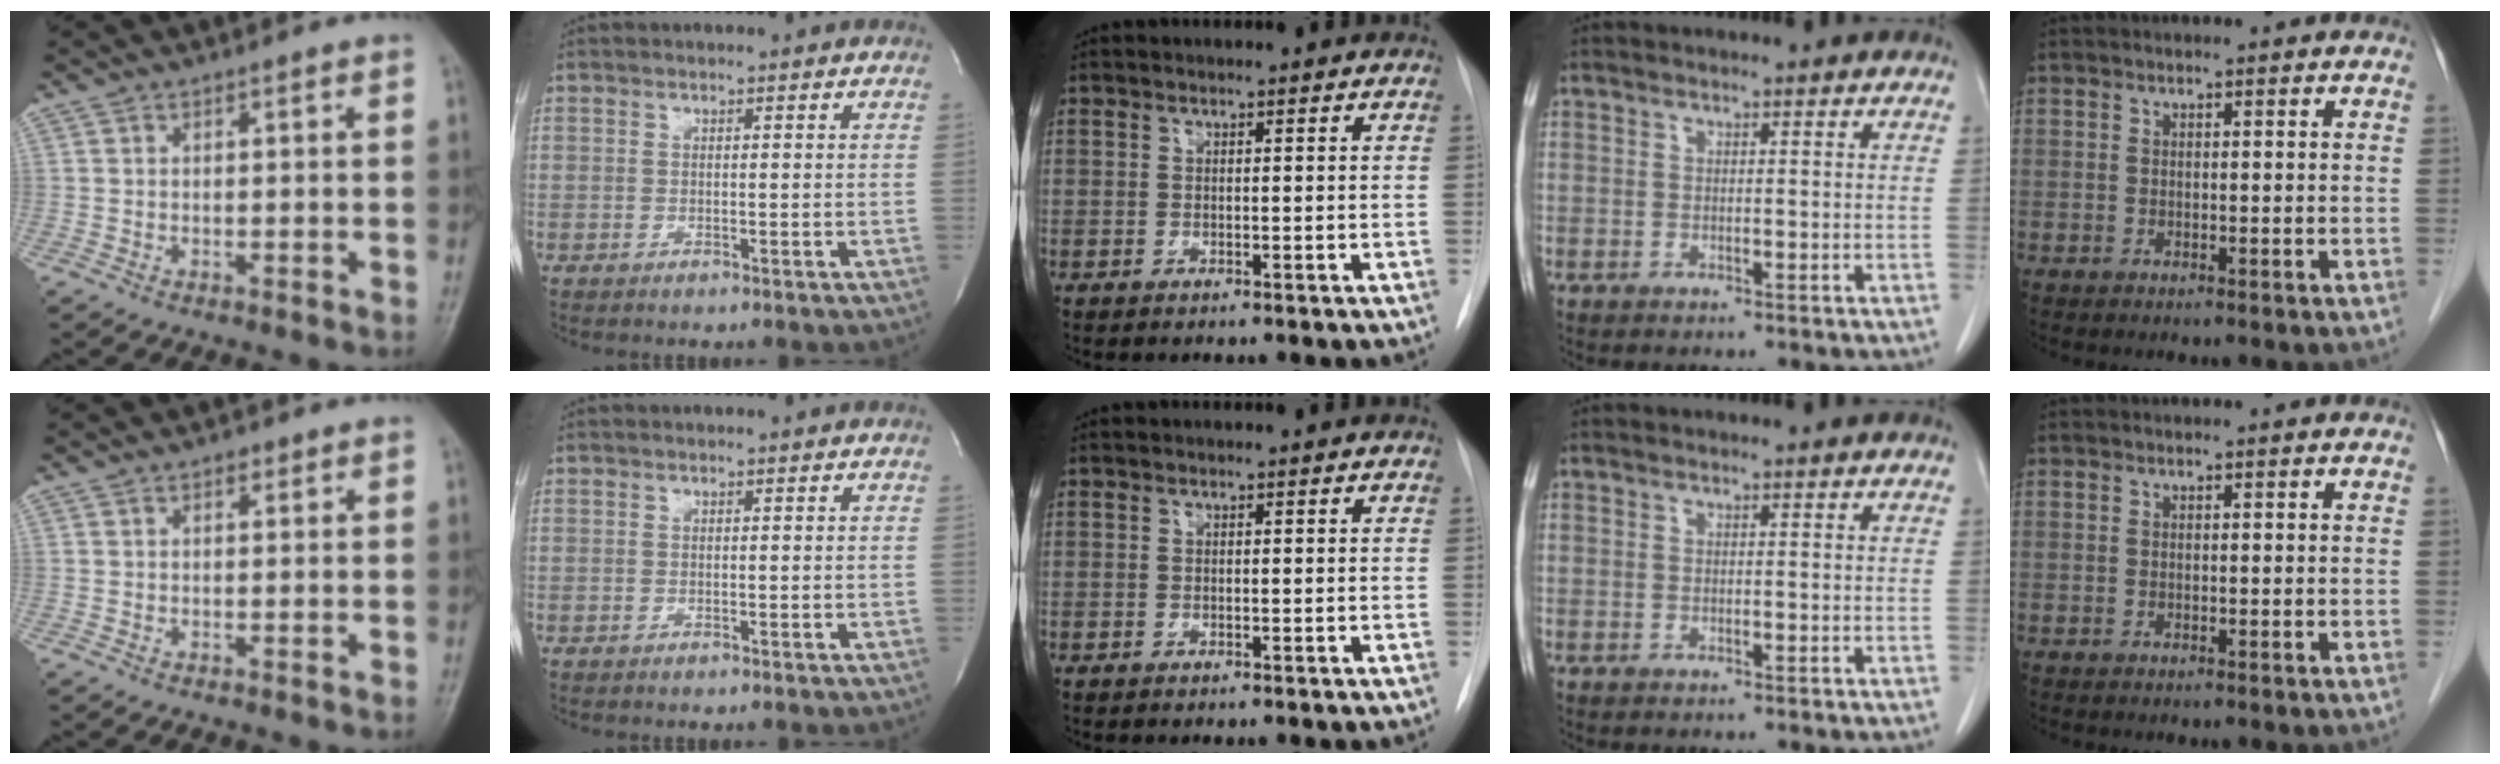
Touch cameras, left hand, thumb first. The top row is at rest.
{"thumb": {"total": 0.9, "force": [0.5, 0.6, 0.4], "torque": [0.001, -0.001, 0.004]}}